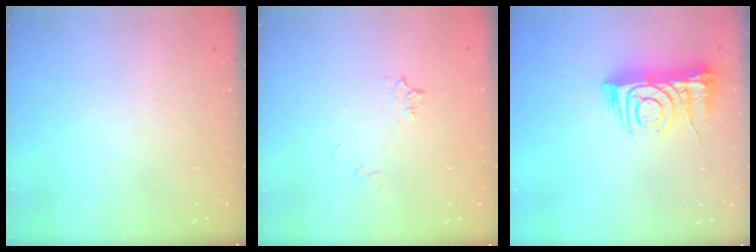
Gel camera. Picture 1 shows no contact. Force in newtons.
{"total": 4.3, "press": 4.2, "slide": 0.5}
{"total": 10.2, "press": 10.2, "slide": 1.2}